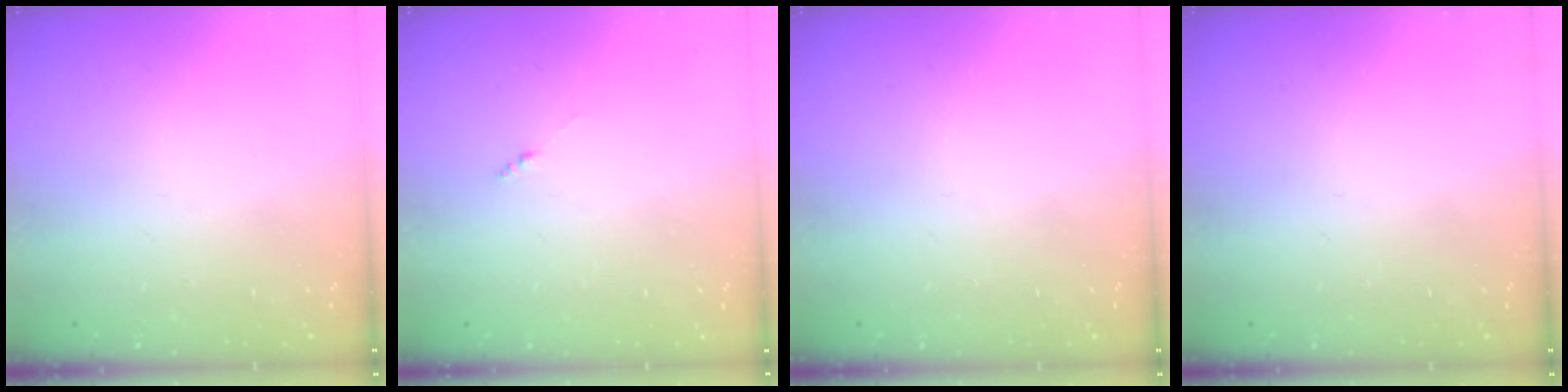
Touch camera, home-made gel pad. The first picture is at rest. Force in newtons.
{"total": 0.0}
{"total": 0.0}
{"total": 0.0}